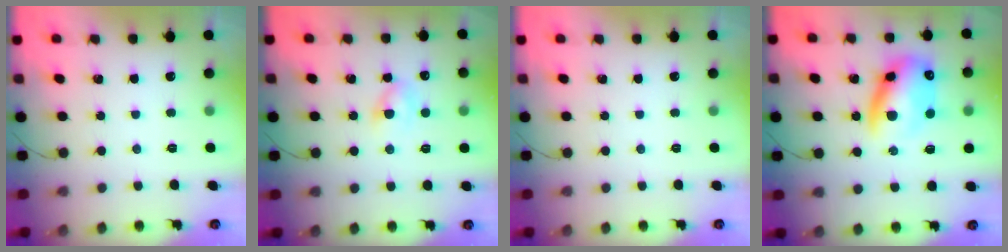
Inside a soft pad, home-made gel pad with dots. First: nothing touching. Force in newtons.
{"total": 3.2, "press": 2.9, "slide": 1.2}
{"total": 0.0}
{"total": 14.0, "press": 13.5, "slide": 3.8}